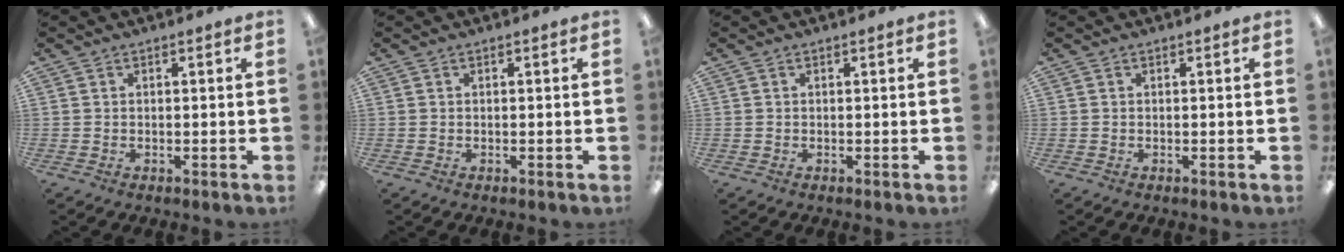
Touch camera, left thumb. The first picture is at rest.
{"total": 0.0}
{"total": 0.0}
{"total": 0.0}